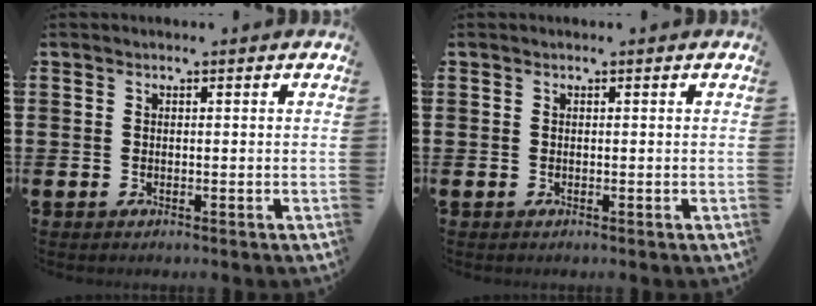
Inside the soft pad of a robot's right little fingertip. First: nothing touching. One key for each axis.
{"total": 0.0}